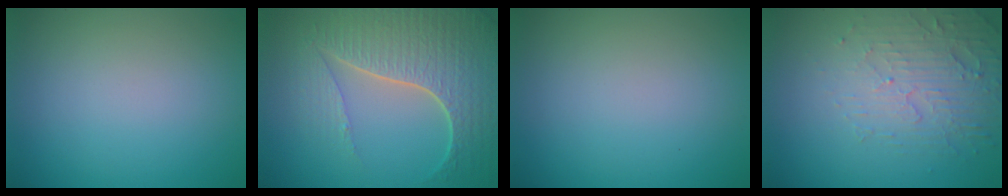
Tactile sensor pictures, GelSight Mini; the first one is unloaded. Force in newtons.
{"total": 7.7, "press": 5.7, "slide": 5.2}
{"total": 0.0}
{"total": 5.0, "press": 3.3, "slide": 3.7}